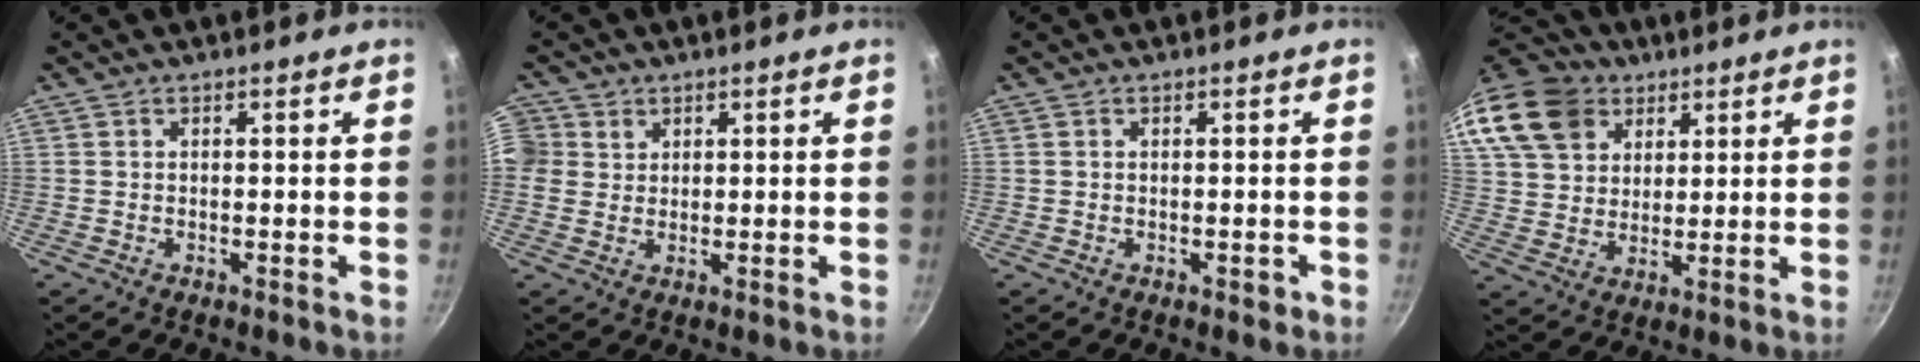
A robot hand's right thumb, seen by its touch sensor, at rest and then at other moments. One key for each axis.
{"total": 5.8, "fx": 2.0, "fy": 5.3, "fz": 1.4, "tx": -0.006, "ty": 0.008, "tz": 0.034}
{"total": 0.9, "fx": -0.3, "fy": 0.6, "fz": 0.6, "tx": -0.003, "ty": 0.005, "tz": -0.003}
{"total": 20.4, "fx": 11.4, "fy": 14.7, "fz": 8.4, "tx": -0.186, "ty": 0.011, "tz": 0.216}